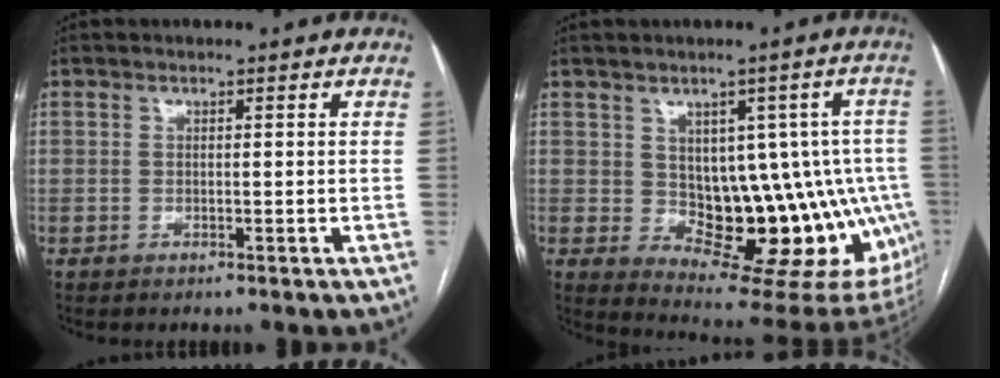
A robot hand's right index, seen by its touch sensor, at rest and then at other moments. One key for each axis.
{"total": 15.5, "fx": -0.7, "fy": 8.1, "fz": 13.2, "tx": -0.117, "ty": 0.021, "tz": 0.011}